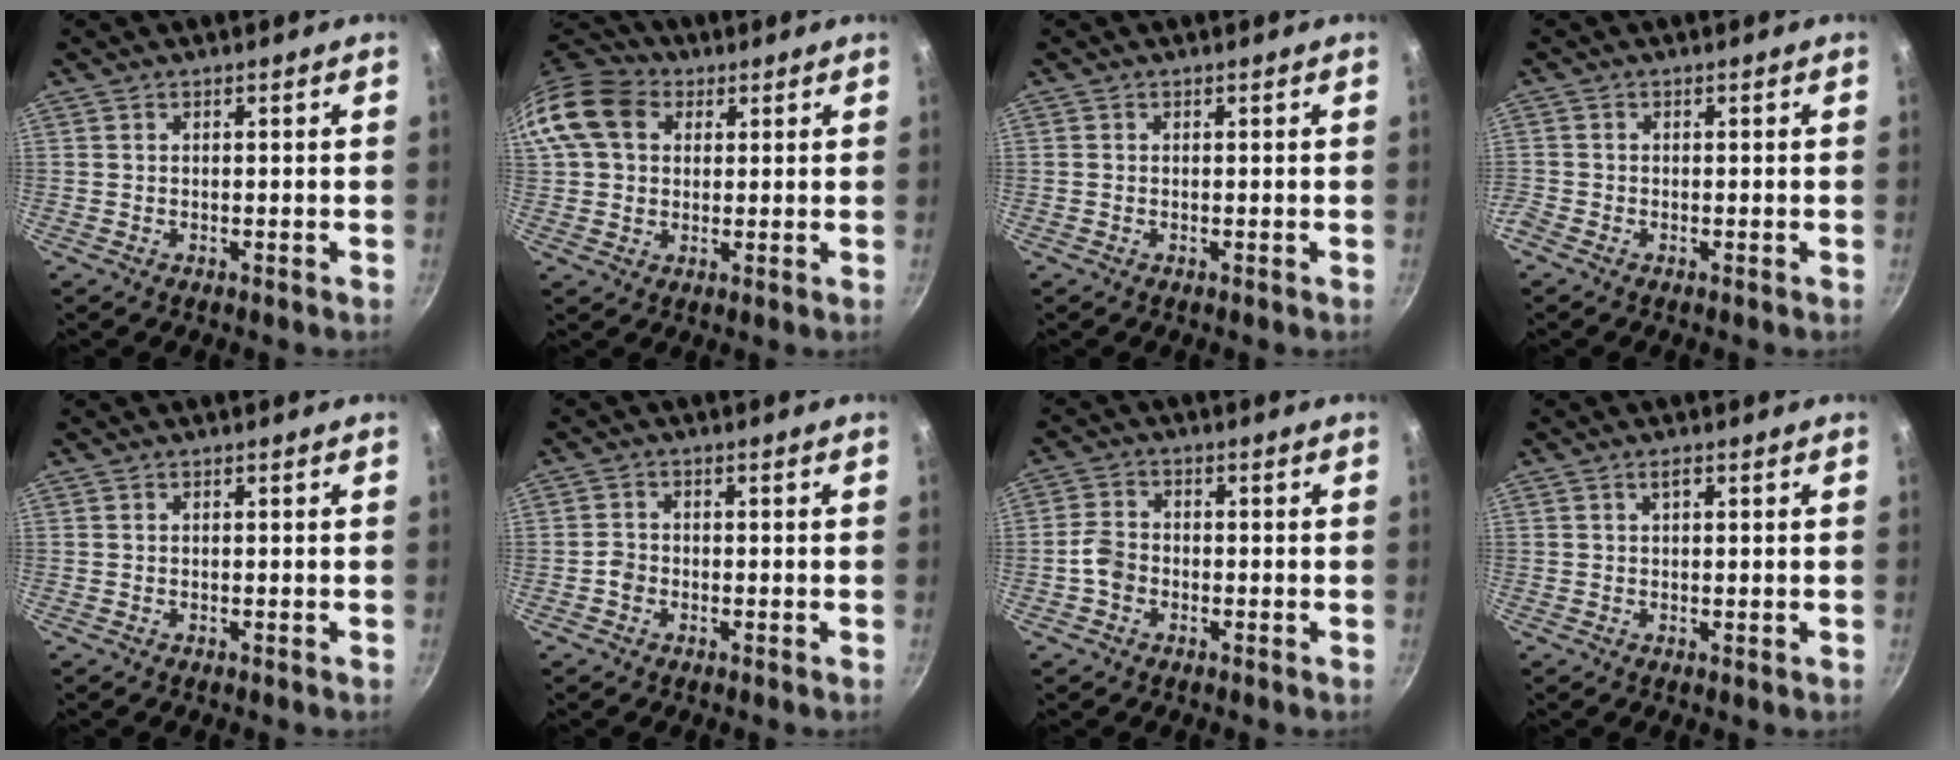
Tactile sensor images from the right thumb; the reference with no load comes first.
{"total": 12.6, "force": [3.7, 9.7, 7.2], "torque": [-0.125, 0.015, 0.051]}
{"total": 0.0}
{"total": 1.2, "force": [-1.0, 0.6, 0.4], "torque": [-0.018, 0.000, -0.024]}
{"total": 0.0}
{"total": 1.9, "force": [-0.9, 1.6, 0.7], "torque": [-0.004, 0.013, -0.017]}
{"total": 4.0, "force": [-1.4, 3.0, 2.2], "torque": [-0.039, 0.018, -0.034]}
{"total": 1.6, "force": [0.7, 0.5, 1.3], "torque": [-0.020, -0.001, 0.011]}